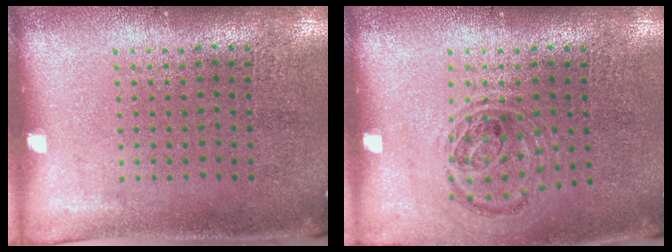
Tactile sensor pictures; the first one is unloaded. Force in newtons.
{"total": 0.9, "press": 0.9, "slide": 0.2}